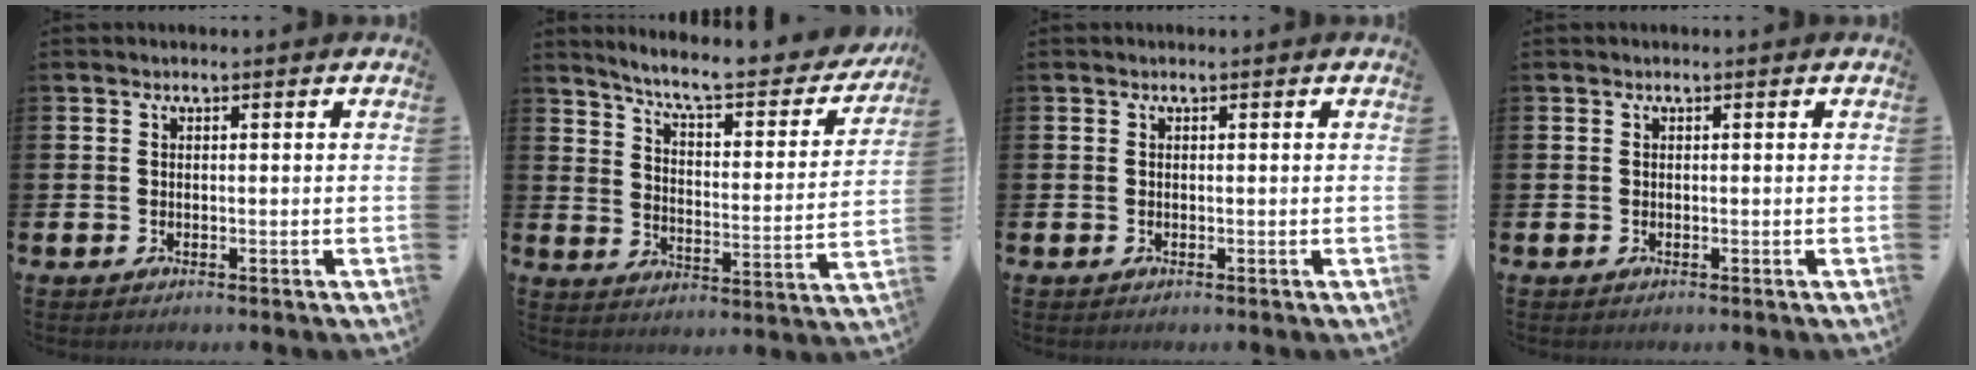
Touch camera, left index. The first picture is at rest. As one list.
[{"total": 7.8, "force": [7.0, 1.2, 3.3], "torque": [-0.082, -0.053, 0.113]}, {"total": 0.0}, {"total": 0.0}]